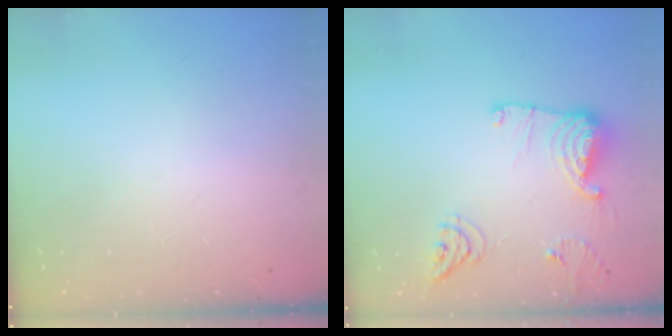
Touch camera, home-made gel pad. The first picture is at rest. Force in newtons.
{"total": 12.9, "press": 12.9, "slide": 0.7}